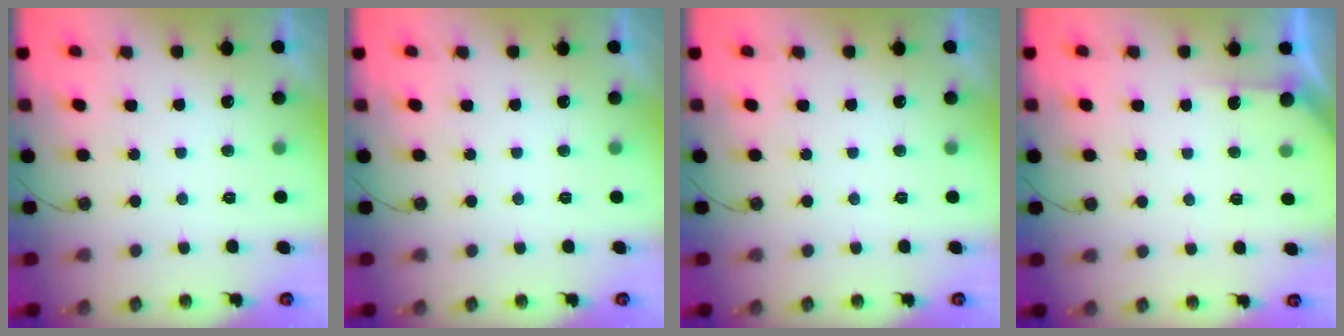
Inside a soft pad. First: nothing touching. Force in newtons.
{"total": 0.0}
{"total": 0.0}
{"total": 2.7, "press": 2.7, "slide": 0.3}